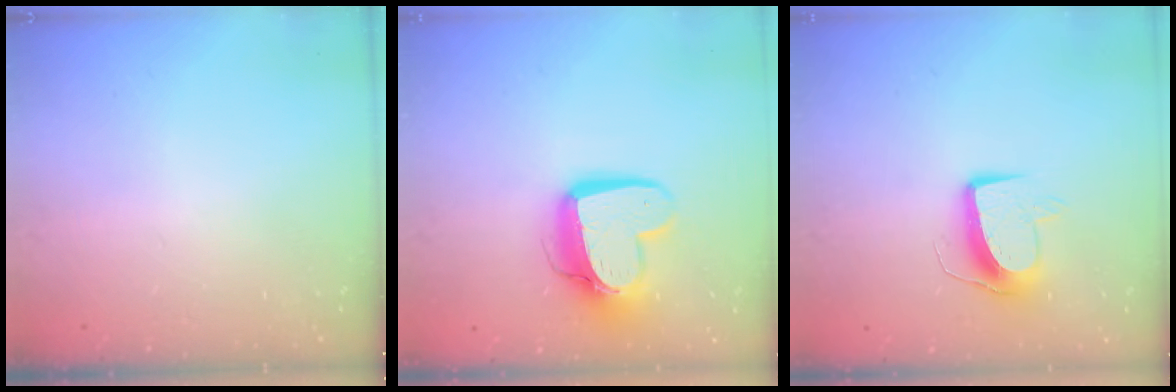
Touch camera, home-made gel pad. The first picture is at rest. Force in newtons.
{"total": 14.7, "press": 14.6, "slide": 1.4}
{"total": 10.3, "press": 10.3, "slide": 0.7}